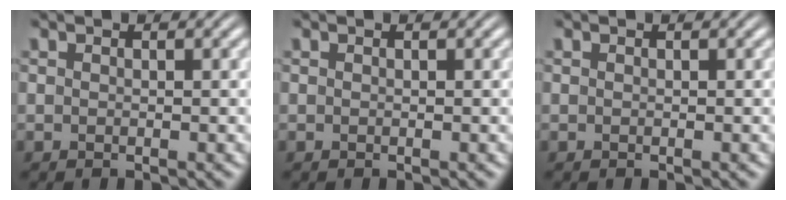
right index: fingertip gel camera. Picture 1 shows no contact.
{"total": 0.0}
{"total": 0.0}